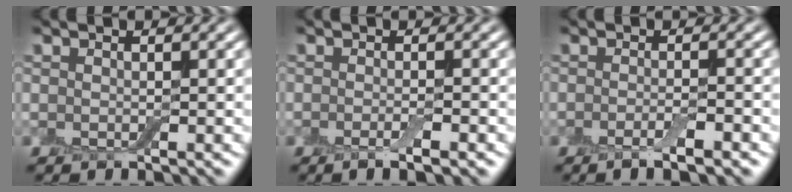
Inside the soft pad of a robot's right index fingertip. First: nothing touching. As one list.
[{"total": 2.1, "force": [-0.9, 0.4, 1.9], "torque": [-0.027, -0.005, -0.017]}, {"total": 2.6, "force": [-1.3, 0.5, 2.2], "torque": [-0.034, -0.003, -0.026]}]